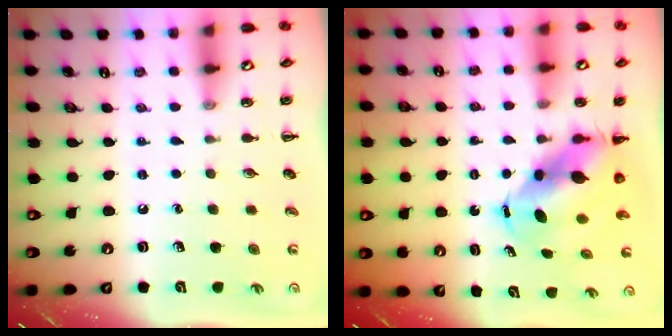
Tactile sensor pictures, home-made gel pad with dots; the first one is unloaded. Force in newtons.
{"total": 8.0, "press": 7.7, "slide": 2.1}